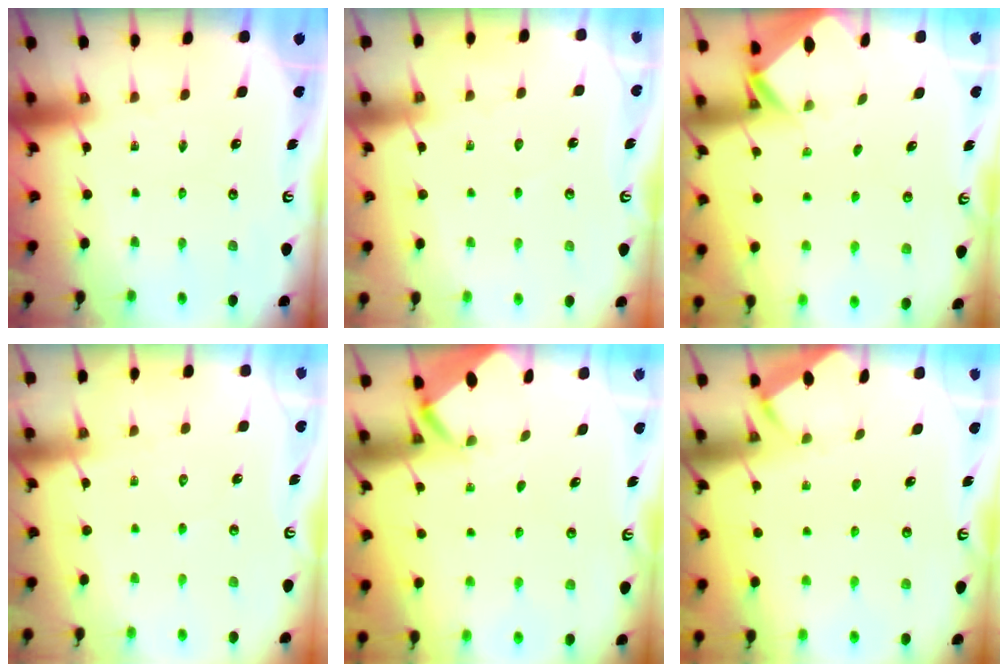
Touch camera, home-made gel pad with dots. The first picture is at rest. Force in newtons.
{"total": 2.2, "press": 2.2, "slide": 0.3}
{"total": 2.5, "press": 2.5, "slide": 0.1}
{"total": 4.6, "press": 4.6, "slide": 0.6}
{"total": 2.7, "press": 2.7, "slide": 0.1}
{"total": 2.5, "press": 2.5, "slide": 0.4}